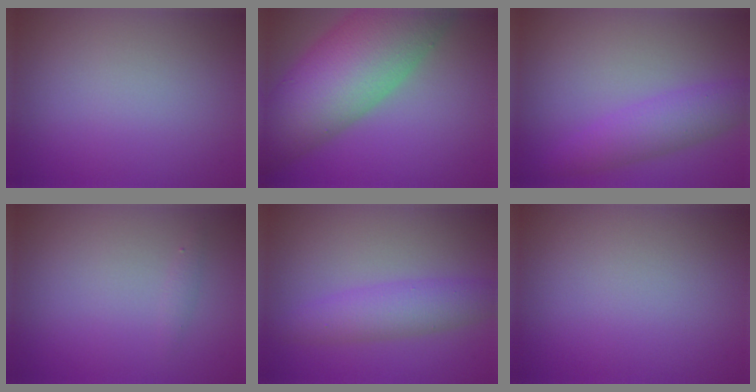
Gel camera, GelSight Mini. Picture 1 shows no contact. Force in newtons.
{"total": 13.6, "press": 13.6, "slide": 0.7}
{"total": 3.7, "press": 3.7, "slide": 0.1}
{"total": 0.6, "press": 0.6, "slide": 0.0}
{"total": 3.7, "press": 3.7, "slide": 0.1}
{"total": 0.0}